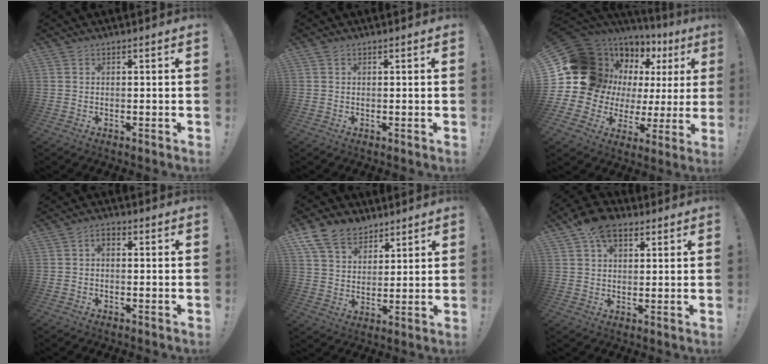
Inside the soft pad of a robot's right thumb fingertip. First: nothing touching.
{"total": 0.6, "force": [0.3, 0.4, 0.3], "torque": [-0.011, 0.004, 0.007]}
{"total": 17.9, "force": [5.9, 13.7, 10.0], "torque": [-0.158, -0.072, 0.149]}
{"total": 2.1, "force": [-0.3, 1.1, 1.7], "torque": [-0.034, 0.008, -0.005]}
{"total": 12.0, "force": [8.3, 7.8, 4.0], "torque": [-0.074, -0.050, 0.163]}
{"total": 9.2, "force": [4.9, 5.5, 5.5], "torque": [-0.094, -0.009, 0.095]}